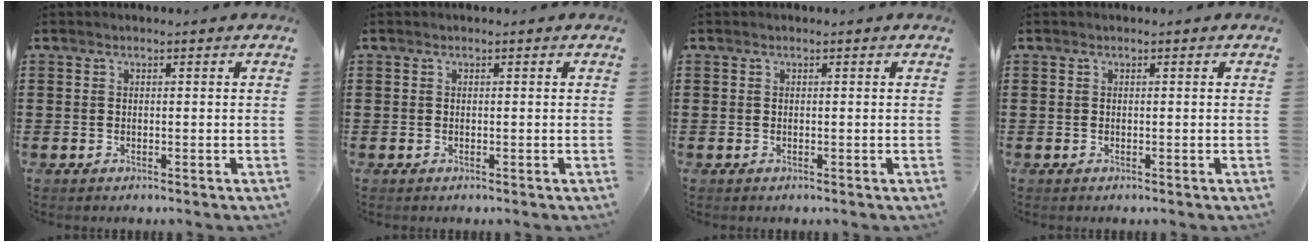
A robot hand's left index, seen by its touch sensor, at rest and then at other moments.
{"total": 0.0}
{"total": 0.0}
{"total": 0.0}